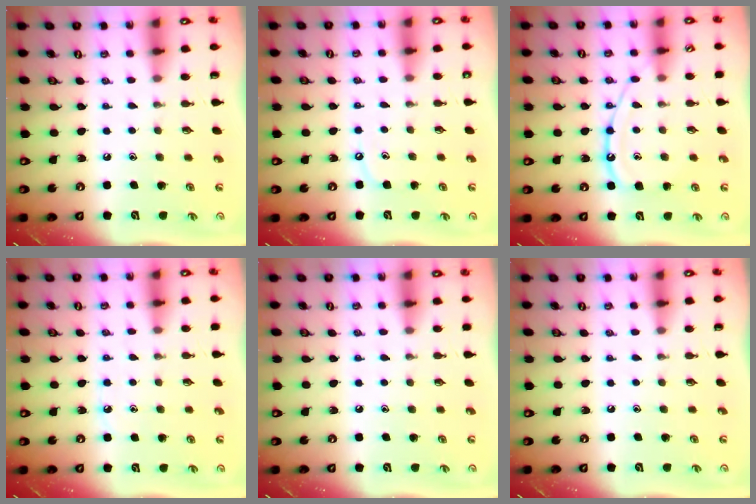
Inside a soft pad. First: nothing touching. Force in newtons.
{"total": 3.4, "press": 3.4, "slide": 0.3}
{"total": 12.4, "press": 12.4, "slide": 1.2}
{"total": 4.4, "press": 4.4, "slide": 0.6}
{"total": 4.2, "press": 4.1, "slide": 0.6}
{"total": 0.0}